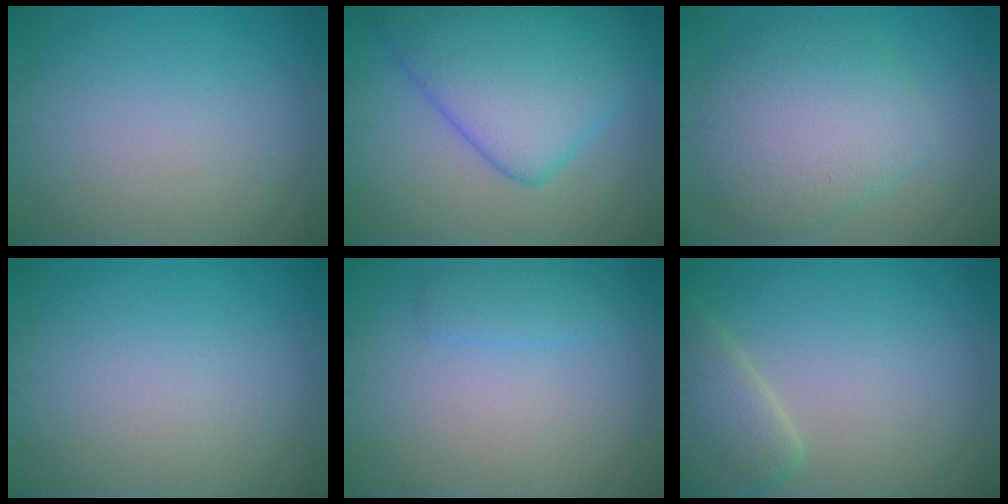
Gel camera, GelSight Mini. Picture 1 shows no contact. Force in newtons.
{"total": 9.4, "press": 9.4, "slide": 0.2}
{"total": 6.0, "press": 6.0, "slide": 0.2}
{"total": 0.0}
{"total": 1.5, "press": 1.5, "slide": 0.1}
{"total": 3.7, "press": 3.7, "slide": 0.3}